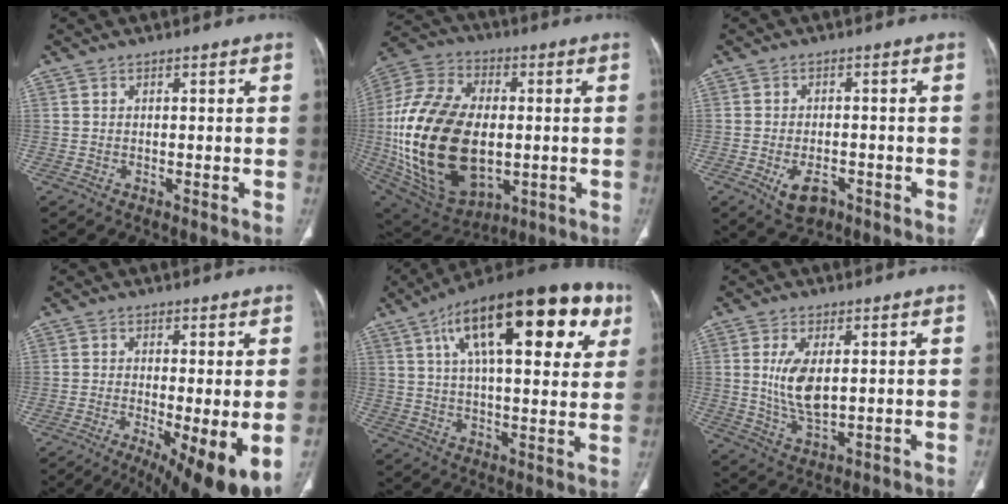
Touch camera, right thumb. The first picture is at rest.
{"total": 30.3, "force": [-2.1, 18.5, 23.9], "torque": [-0.478, -0.005, -0.011]}
{"total": 5.5, "force": [-2.5, 3.3, 3.5], "torque": [-0.055, 0.009, -0.035]}
{"total": 12.9, "force": [-4.7, 3.0, 11.7], "torque": [-0.160, -0.019, -0.067]}
{"total": 28.4, "force": [12.1, 11.1, 23.2], "torque": [-0.323, 0.009, 0.177]}
{"total": 8.3, "force": [1.3, 3.9, 7.2], "torque": [-0.142, -0.016, 0.035]}